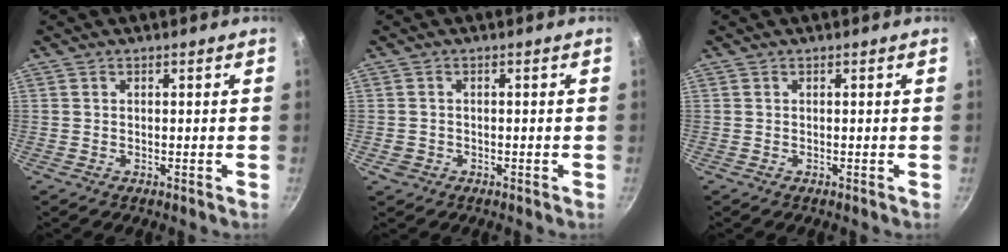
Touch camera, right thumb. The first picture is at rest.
{"total": 1.9, "force": [-0.7, 1.7, 0.6], "torque": [-0.009, 0.005, -0.006]}
{"total": 0.0}